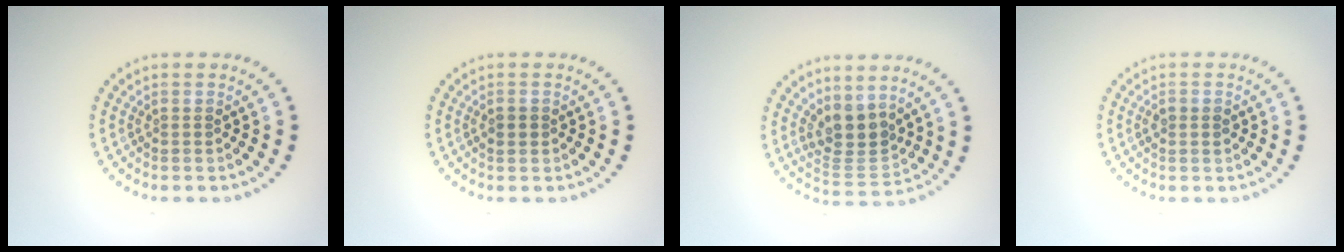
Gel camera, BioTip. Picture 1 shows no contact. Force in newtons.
{"total": 0.7, "press": 0.7, "slide": 0.2}
{"total": 4.0, "press": 3.3, "slide": 2.2}
{"total": 0.9, "press": 0.9, "slide": 0.1}